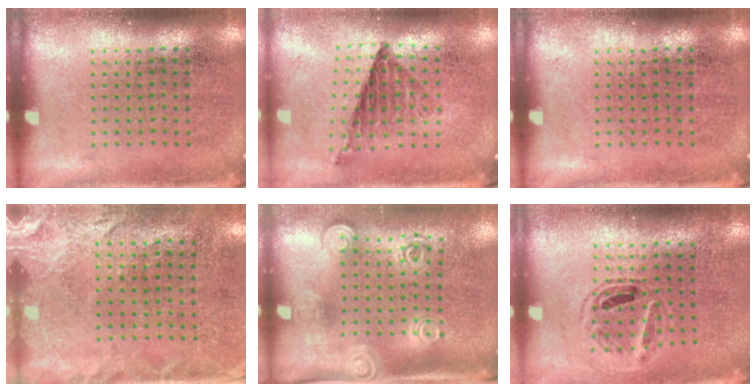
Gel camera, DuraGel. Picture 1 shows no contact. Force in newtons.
{"total": 0.8, "press": 0.8, "slide": 0.1}
{"total": 0.0}
{"total": 2.6, "press": 2.1, "slide": 1.6}
{"total": 1.9, "press": 1.4, "slide": 1.3}
{"total": 0.9, "press": 0.9, "slide": 0.2}